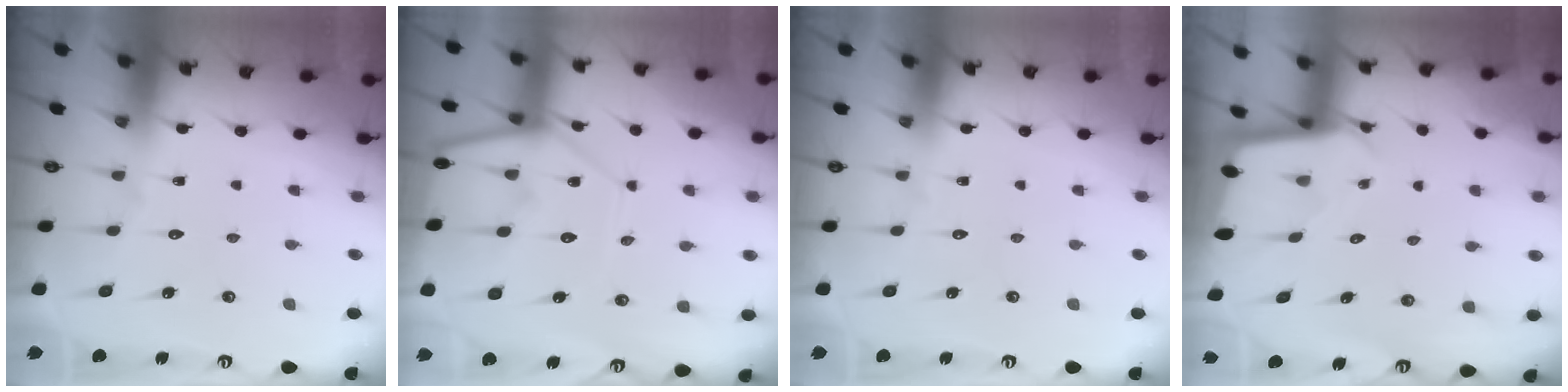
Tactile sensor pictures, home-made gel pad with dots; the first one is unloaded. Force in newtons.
{"total": 10.3, "press": 10.3, "slide": 0.7}
{"total": 0.0}
{"total": 2.3, "press": 2.3, "slide": 0.1}